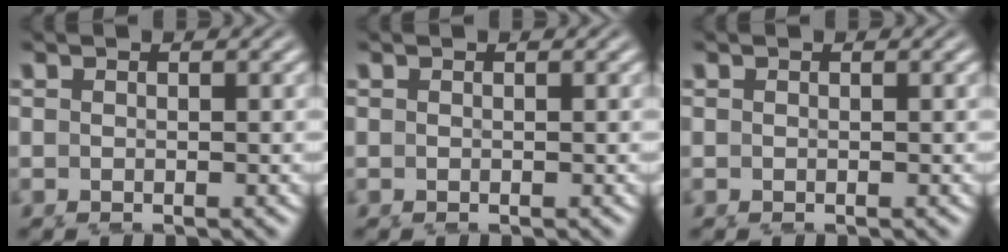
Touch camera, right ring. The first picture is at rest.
{"total": 0.0}
{"total": 0.0}